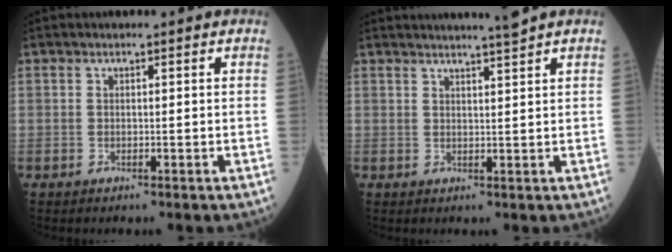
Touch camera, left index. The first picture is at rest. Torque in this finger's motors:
{"motor_torque": [-0.23, 0.09, -0.57, 0.00]}